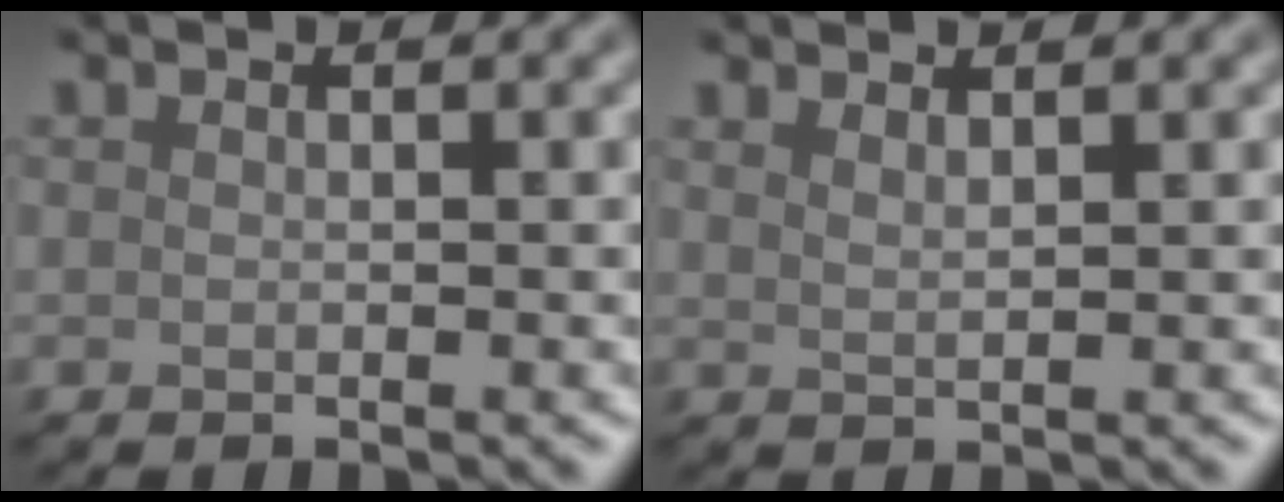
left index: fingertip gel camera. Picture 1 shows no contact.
{"total": 1.5, "force": [1.2, 0.4, 0.8], "torque": [-0.007, 0.002, 0.011]}